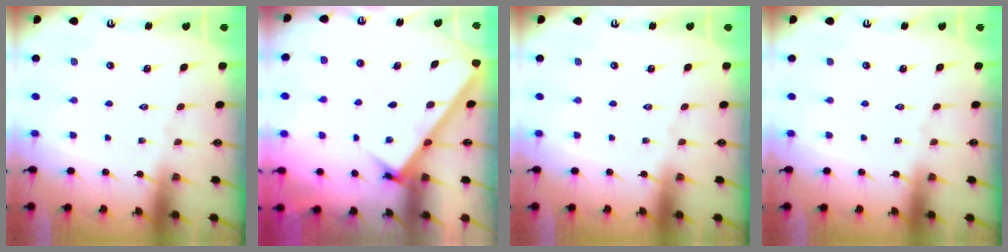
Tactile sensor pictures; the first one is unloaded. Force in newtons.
{"total": 3.0, "press": 3.0, "slide": 0.2}
{"total": 0.0}
{"total": 0.0}